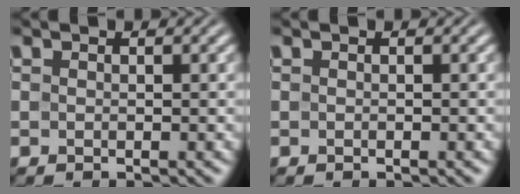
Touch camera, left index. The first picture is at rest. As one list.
[{"total": 0.0}]